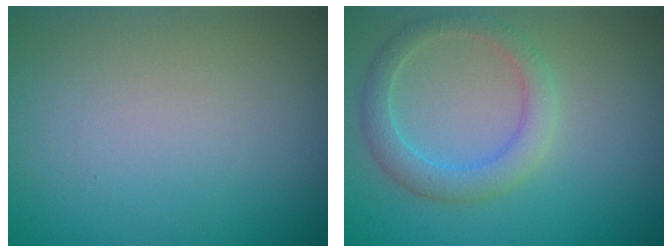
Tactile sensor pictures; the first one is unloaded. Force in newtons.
{"total": 2.8, "press": 2.8, "slide": 0.1}